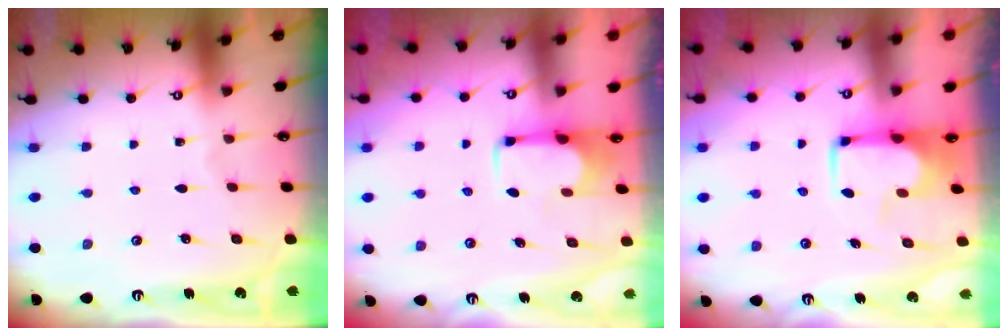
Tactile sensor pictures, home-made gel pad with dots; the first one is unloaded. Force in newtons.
{"total": 1.8, "press": 1.6, "slide": 0.7}
{"total": 2.2, "press": 2.2, "slide": 0.5}